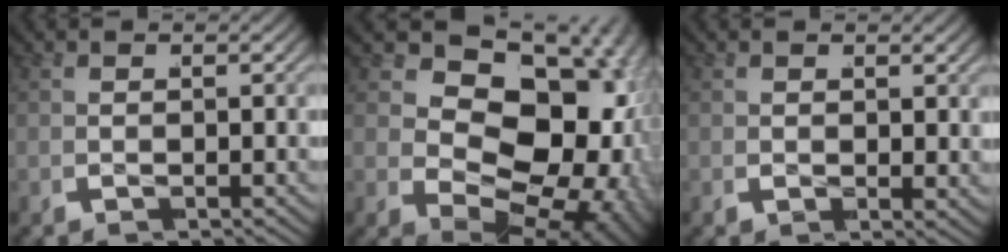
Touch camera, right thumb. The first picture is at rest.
{"total": 20.4, "force": [-0.2, 13.9, 14.9], "torque": [-0.259, -0.038, 0.009]}
{"total": 1.1, "force": [0.5, 0.8, 0.6], "torque": [-0.010, -0.011, 0.012]}